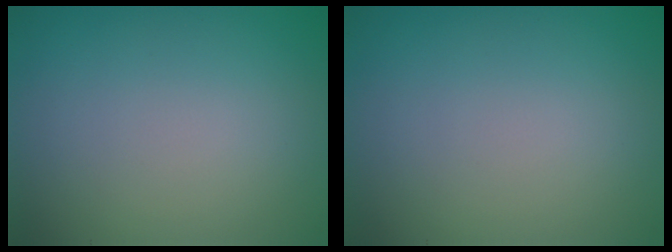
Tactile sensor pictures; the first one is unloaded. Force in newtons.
{"total": 0.0}